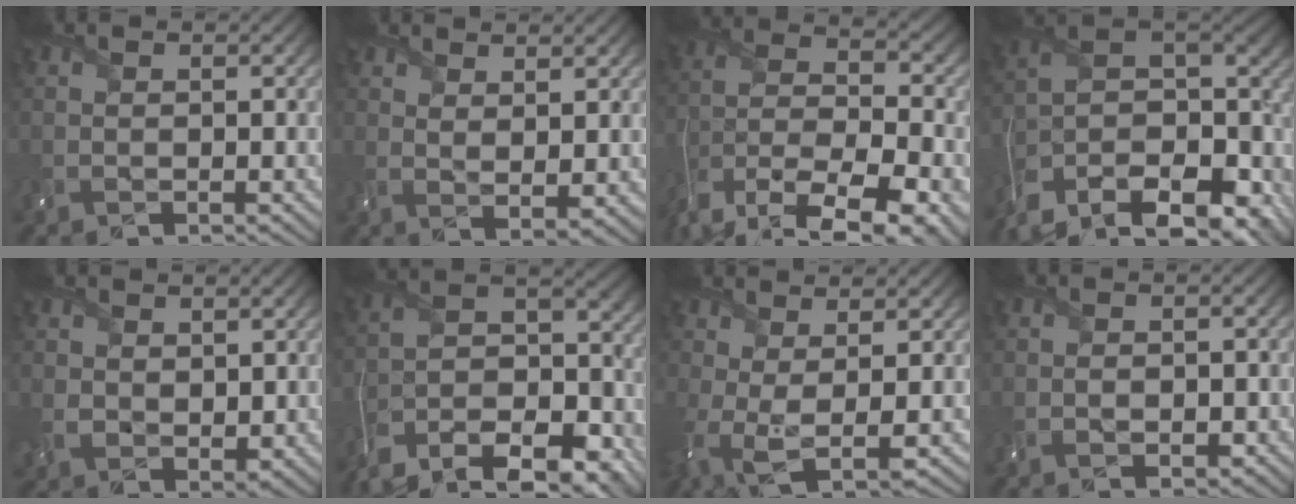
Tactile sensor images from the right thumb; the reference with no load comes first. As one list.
[{"total": 2.8, "force": [1.9, 0.7, 2.0], "torque": [-0.046, -0.008, 0.040]}, {"total": 14.6, "force": [-9.5, 6.9, 8.6], "torque": [-0.194, -0.035, -0.140]}, {"total": 13.2, "force": [-8.3, 5.2, 9.0], "torque": [-0.204, -0.026, -0.115]}, {"total": 3.4, "force": [1.6, 2.5, 1.6], "torque": [-0.043, -0.012, 0.034]}, {"total": 15.4, "force": [-12.2, 5.4, 7.7], "torque": [-0.192, -0.038, -0.179]}, {"total": 4.5, "force": [0.8, 1.2, 4.2], "torque": [-0.102, -0.009, 0.018]}, {"total": 2.6, "force": [-0.6, 1.6, 1.9], "torque": [-0.012, -0.001, -0.002]}]